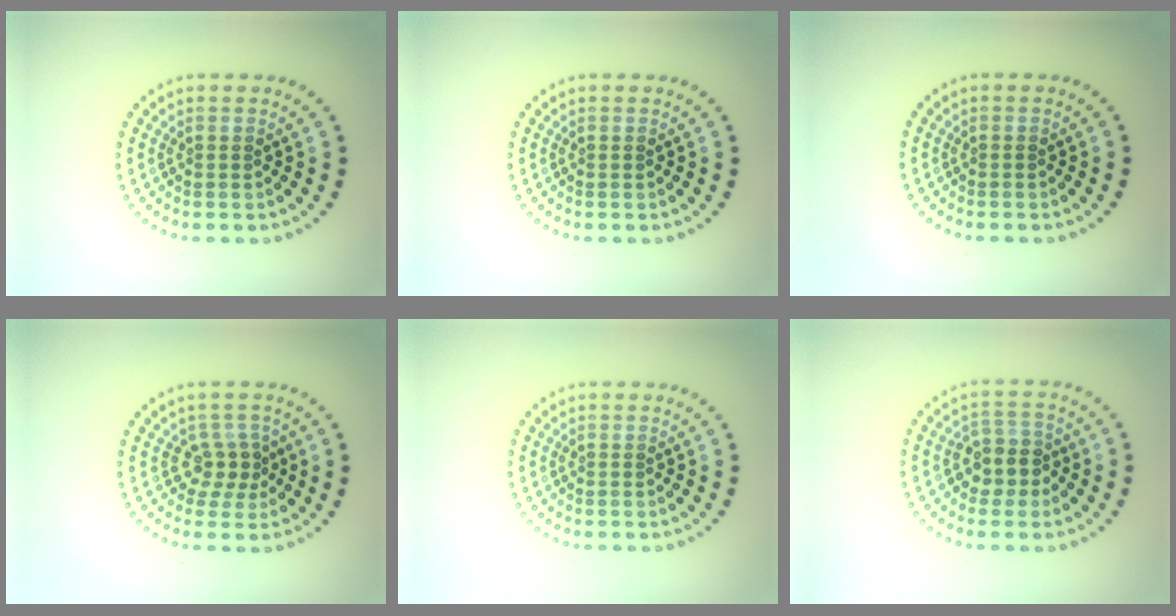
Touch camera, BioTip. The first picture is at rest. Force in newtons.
{"total": 0.0}
{"total": 0.0}
{"total": 2.2, "press": 1.7, "slide": 1.4}
{"total": 0.0}
{"total": 2.9, "press": 2.6, "slide": 1.2}